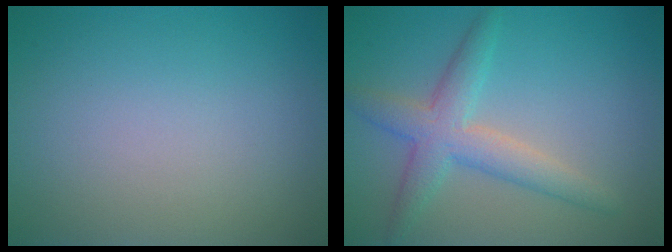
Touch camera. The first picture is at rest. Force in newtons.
{"total": 4.0, "press": 4.0, "slide": 0.1}